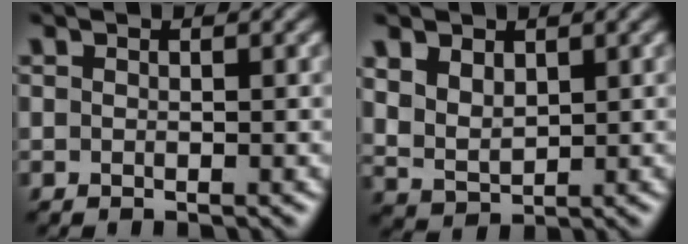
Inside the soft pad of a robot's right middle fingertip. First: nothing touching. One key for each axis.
{"total": 3.3, "fx": 1.7, "fy": 2.3, "fz": 1.7, "tx": -0.044, "ty": -0.001, "tz": 0.034}